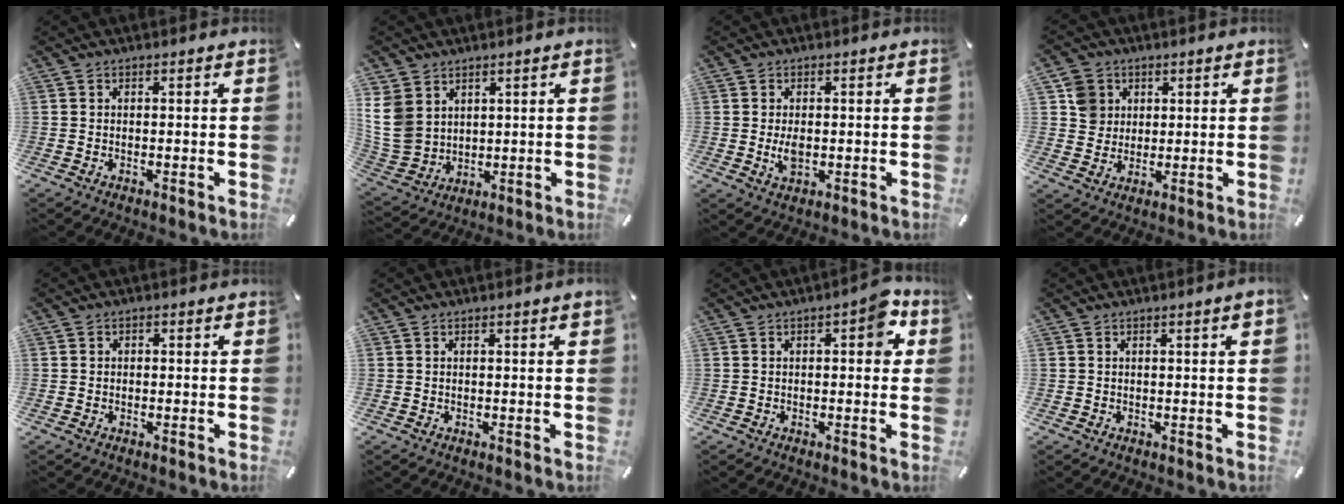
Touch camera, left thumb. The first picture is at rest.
{"total": 10.9, "force": [3.6, 9.1, 4.7], "torque": [-0.142, -0.019, 0.068]}
{"total": 3.4, "force": [-0.2, 2.2, 2.5], "torque": [-0.054, -0.005, -0.007]}
{"total": 6.4, "force": [1.9, 6.1, 1.0], "torque": [-0.014, 0.006, 0.036]}
{"total": 1.0, "force": [-0.2, 1.0, -0.1], "torque": [0.002, 0.006, -0.007]}
{"total": 0.8, "force": [0.3, 0.1, 0.7], "torque": [-0.012, 0.002, 0.005]}
{"total": 6.3, "force": [1.5, 3.1, 5.3], "torque": [-0.056, -0.002, 0.015]}
{"total": 1.4, "force": [0.4, 0.3, 1.3], "torque": [-0.024, 0.001, 0.005]}